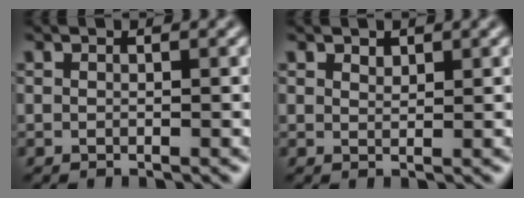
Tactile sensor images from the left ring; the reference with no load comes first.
{"total": 0.9, "force": [0.8, 0.4, 0.2], "torque": [-0.004, -0.001, 0.016]}